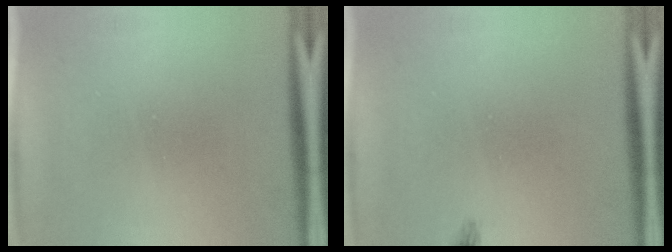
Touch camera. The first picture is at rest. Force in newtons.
{"total": 0.9}